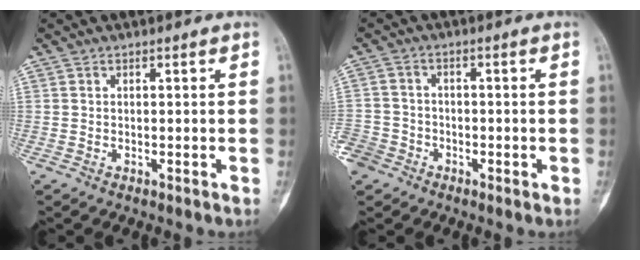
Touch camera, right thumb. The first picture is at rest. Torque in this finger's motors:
{"motor_torque": [0.75, -0.51, 0.15, -0.17, -0.01]}